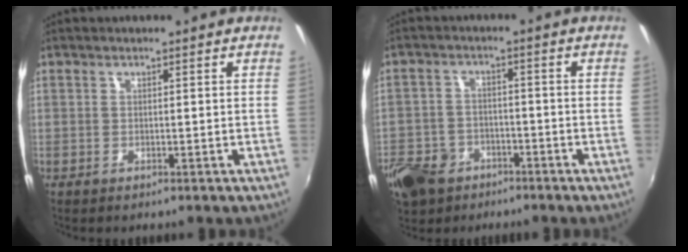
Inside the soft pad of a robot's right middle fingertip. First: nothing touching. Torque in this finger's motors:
{"motor_torque": [0.14, -0.68, 0.21, 0.07]}